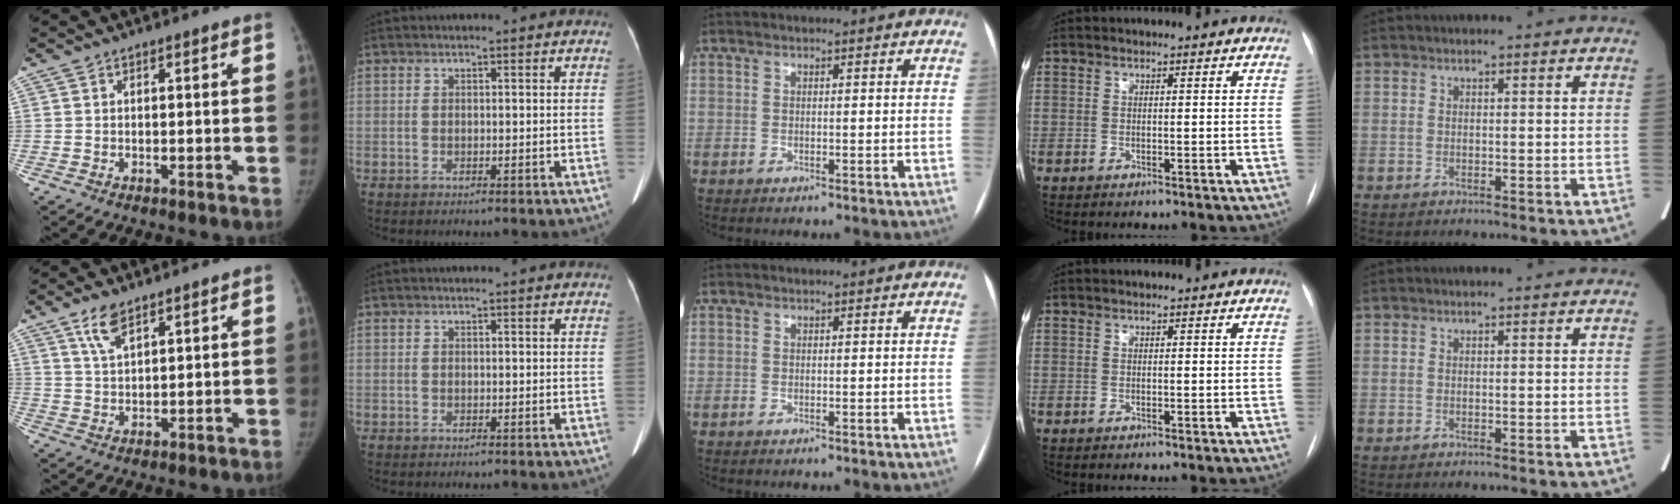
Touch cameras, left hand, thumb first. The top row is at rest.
{"thumb": {"total": 5.0, "force": [3.4, 1.9, 3.1], "torque": [-0.056, -0.015, 0.071]}, "index": {"total": 1.1, "force": [1.0, 0.0, 0.3], "torque": [-0.011, 0.005, 0.010]}}